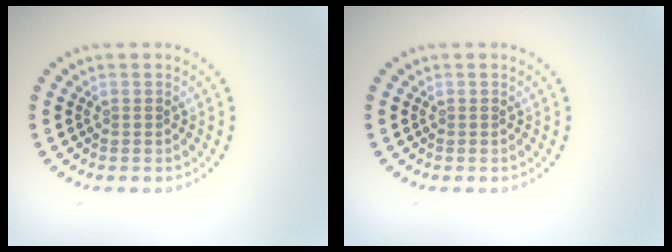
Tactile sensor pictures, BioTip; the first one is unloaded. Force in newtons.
{"total": 0.0}